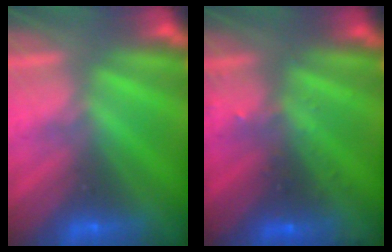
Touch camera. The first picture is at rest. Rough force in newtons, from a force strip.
{"total": 3.0}